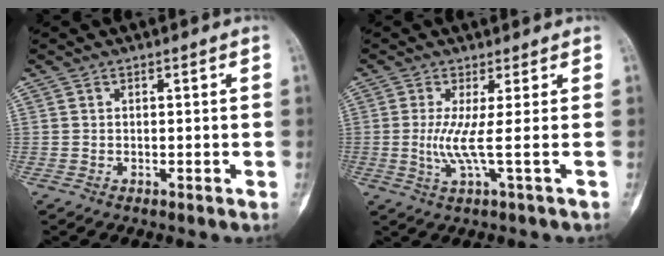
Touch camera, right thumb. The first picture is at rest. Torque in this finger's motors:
{"motor_torque": [0.30, 1.03, 0.29, 0.01, 0.25]}